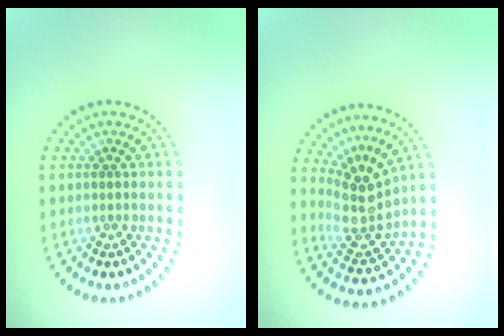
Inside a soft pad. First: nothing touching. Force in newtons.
{"total": 3.9, "press": 2.7, "slide": 2.7}